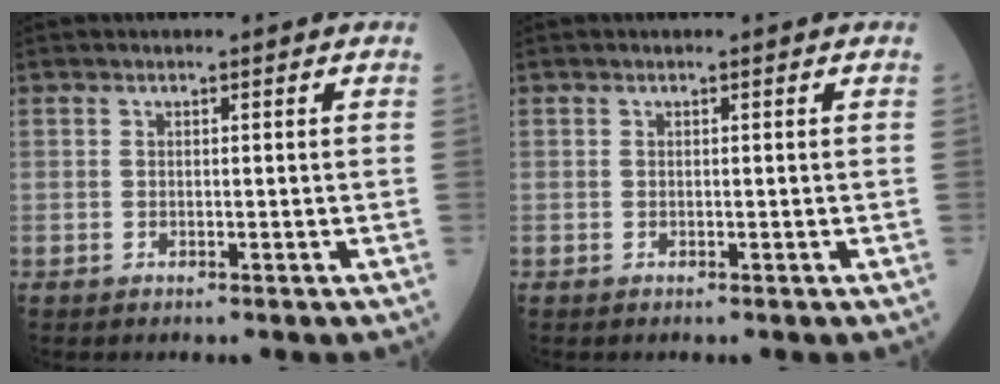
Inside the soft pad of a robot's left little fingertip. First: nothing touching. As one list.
[{"total": 0.0}]